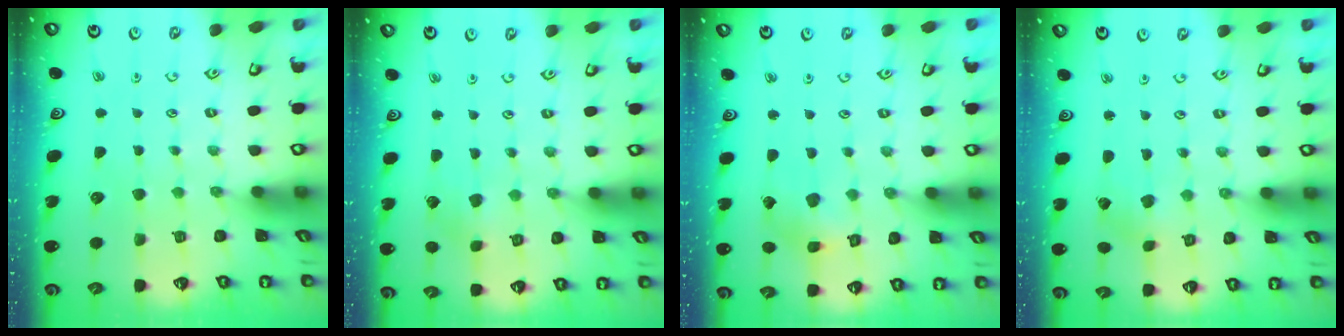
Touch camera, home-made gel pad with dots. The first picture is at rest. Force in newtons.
{"total": 2.5, "press": 2.4, "slide": 0.5}
{"total": 4.7, "press": 4.7, "slide": 0.5}
{"total": 0.0}